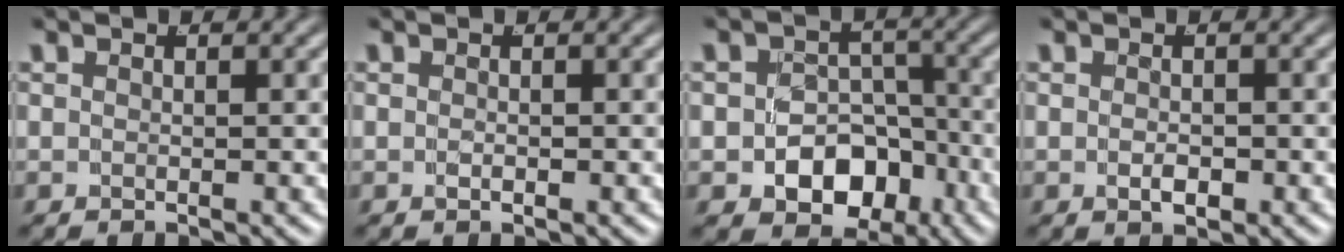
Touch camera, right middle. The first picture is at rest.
{"total": 0.5, "force": [-0.3, -0.3, 0.3], "torque": [-0.003, -0.004, -0.002]}
{"total": 7.0, "force": [-2.9, 5.7, 2.8], "torque": [-0.047, -0.035, -0.038]}
{"total": 0.9, "force": [-0.4, 0.2, 0.8], "torque": [-0.015, -0.010, 0.000]}